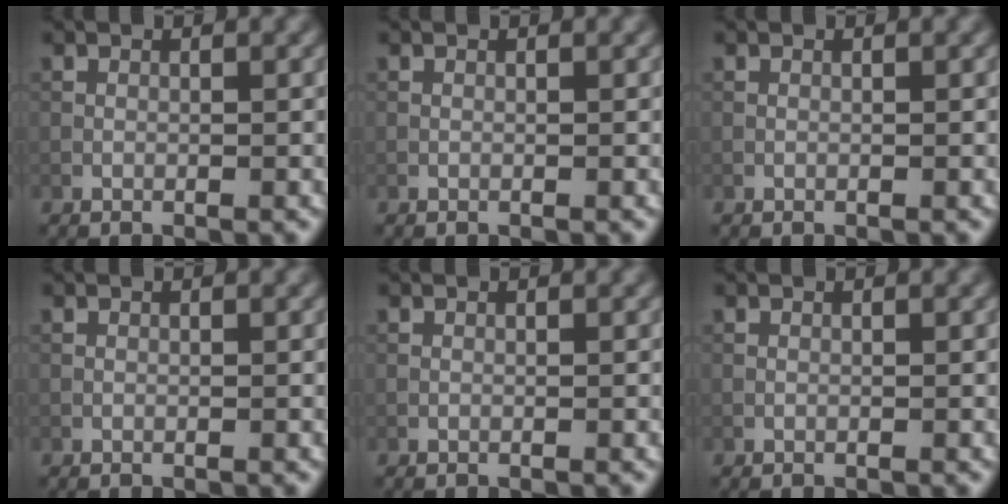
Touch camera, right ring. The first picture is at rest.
{"total": 0.0}
{"total": 0.0}
{"total": 0.0}
{"total": 0.0}
{"total": 0.0}